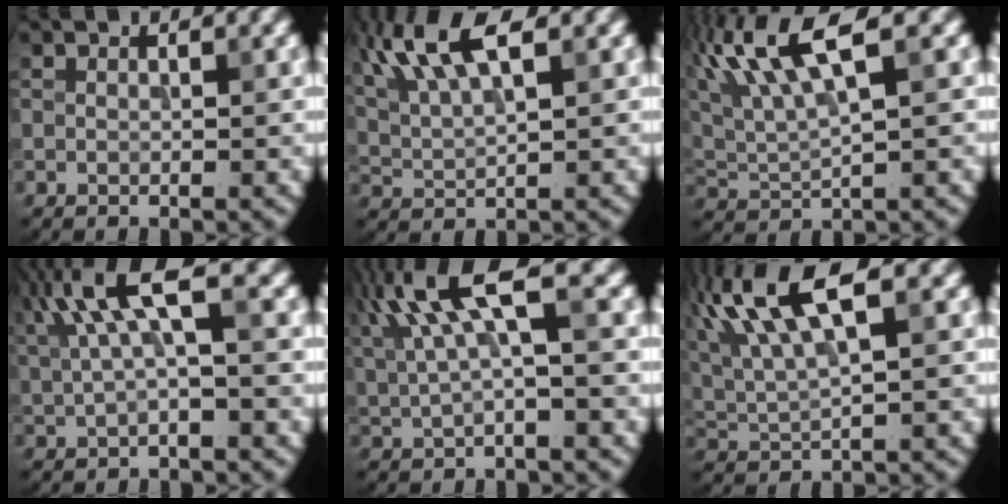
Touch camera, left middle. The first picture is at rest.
{"total": 7.3, "force": [3.7, 2.4, 5.8], "torque": [-0.121, 0.019, 0.066]}
{"total": 8.2, "force": [4.1, 2.1, 6.7], "torque": [-0.133, 0.022, 0.075]}
{"total": 5.6, "force": [2.1, 1.4, 5.0], "torque": [-0.103, 0.010, 0.039]}
{"total": 7.1, "force": [2.8, 1.7, 6.3], "torque": [-0.132, 0.016, 0.055]}
{"total": 9.7, "force": [4.4, 3.1, 8.1], "torque": [-0.168, 0.021, 0.081]}